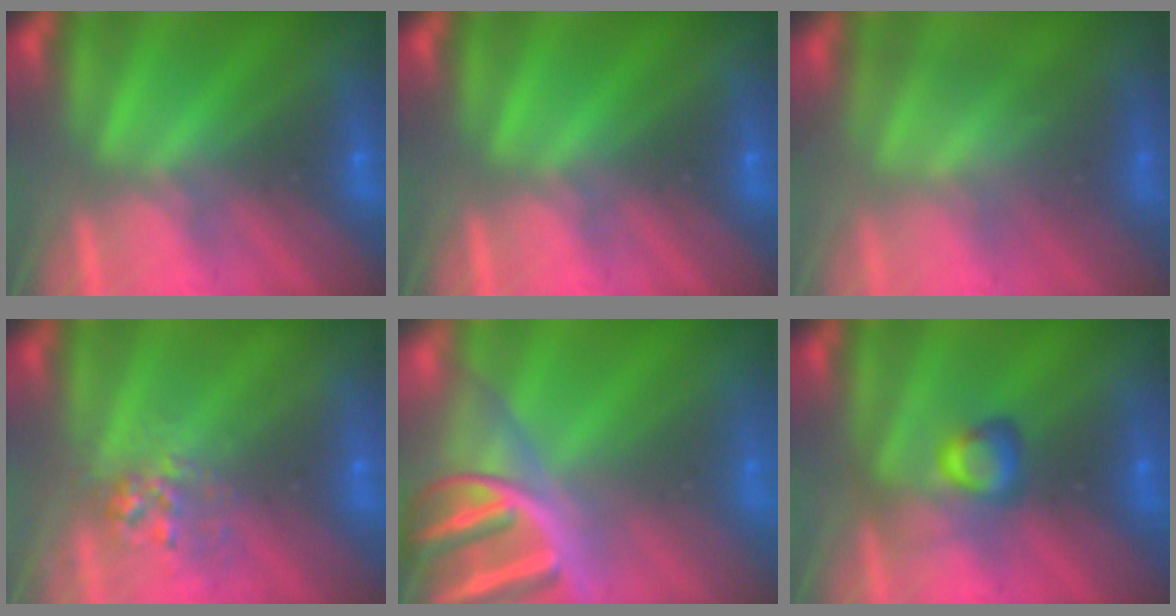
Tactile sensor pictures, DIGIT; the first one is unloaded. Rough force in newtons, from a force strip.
{"total": 0.0}
{"total": 3.7}
{"total": 2.7}
{"total": 9.7}
{"total": 2.8}